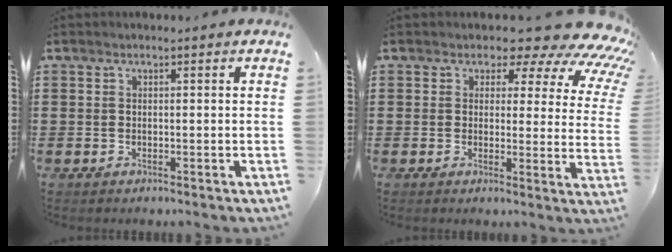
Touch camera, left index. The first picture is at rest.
{"total": 6.6, "force": [5.0, 2.8, 3.2], "torque": [-0.045, -0.042, 0.080]}